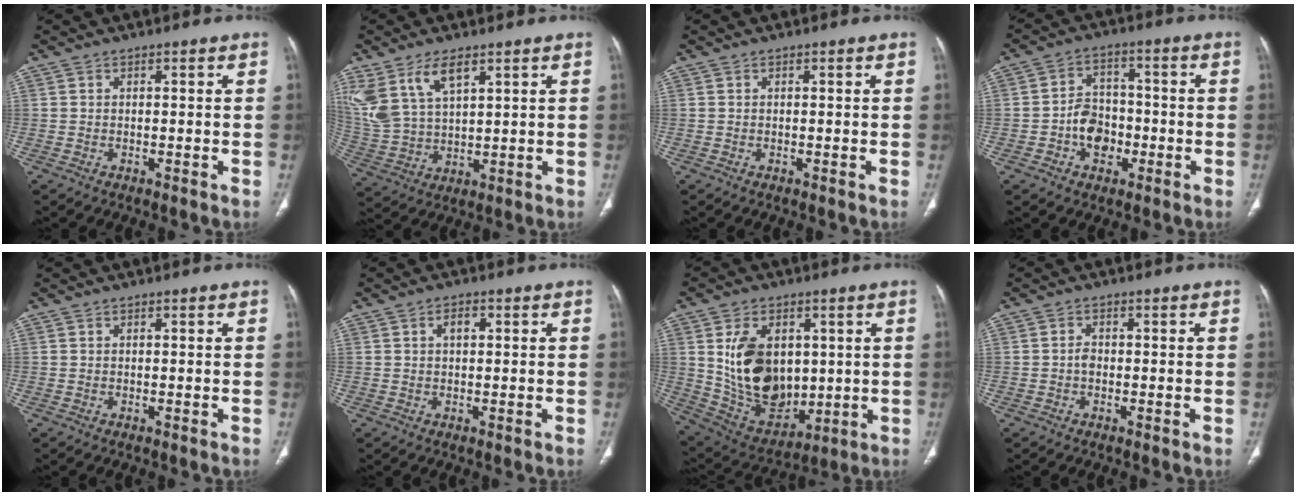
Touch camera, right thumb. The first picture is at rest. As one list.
[{"total": 12.2, "force": [6.8, 6.0, 8.2], "torque": [-0.174, -0.016, 0.148]}, {"total": 0.0}, {"total": 7.7, "force": [-2.3, 6.0, 4.3], "torque": [-0.039, 0.027, -0.041]}, {"total": 0.0}, {"total": 2.4, "force": [0.7, 1.3, 1.8], "torque": [-0.030, 0.005, 0.011]}, {"total": 17.2, "force": [2.5, 11.7, 12.4], "torque": [-0.172, -0.019, 0.071]}, {"total": 1.5, "force": [-0.4, 1.0, 0.9], "torque": [-0.011, 0.004, -0.009]}]